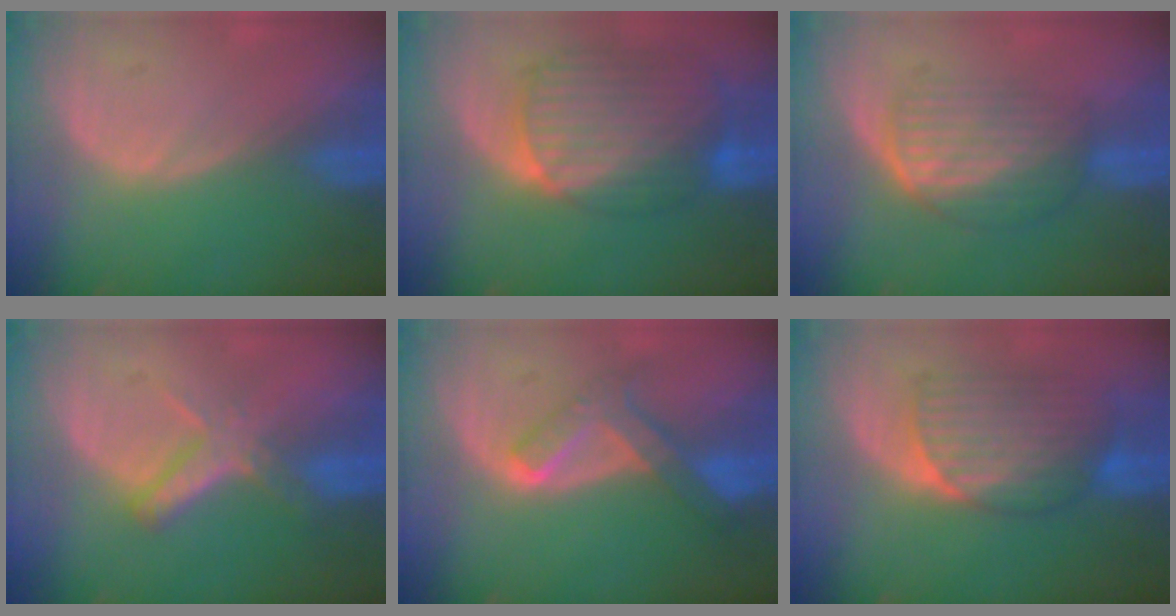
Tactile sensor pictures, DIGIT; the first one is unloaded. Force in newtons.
{"total": 10.6, "press": 9.0, "slide": 5.5}
{"total": 6.9, "press": 6.0, "slide": 3.5}
{"total": 5.5, "press": 4.9, "slide": 2.5}
{"total": 6.7, "press": 5.7, "slide": 3.5}
{"total": 7.4, "press": 7.3, "slide": 0.9}